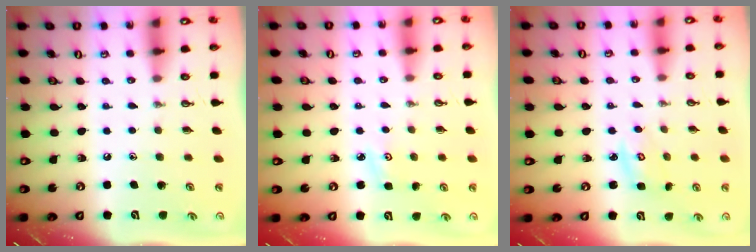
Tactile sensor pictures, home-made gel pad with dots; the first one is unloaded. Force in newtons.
{"total": 2.7, "press": 2.6, "slide": 0.4}
{"total": 3.4, "press": 3.4, "slide": 0.2}